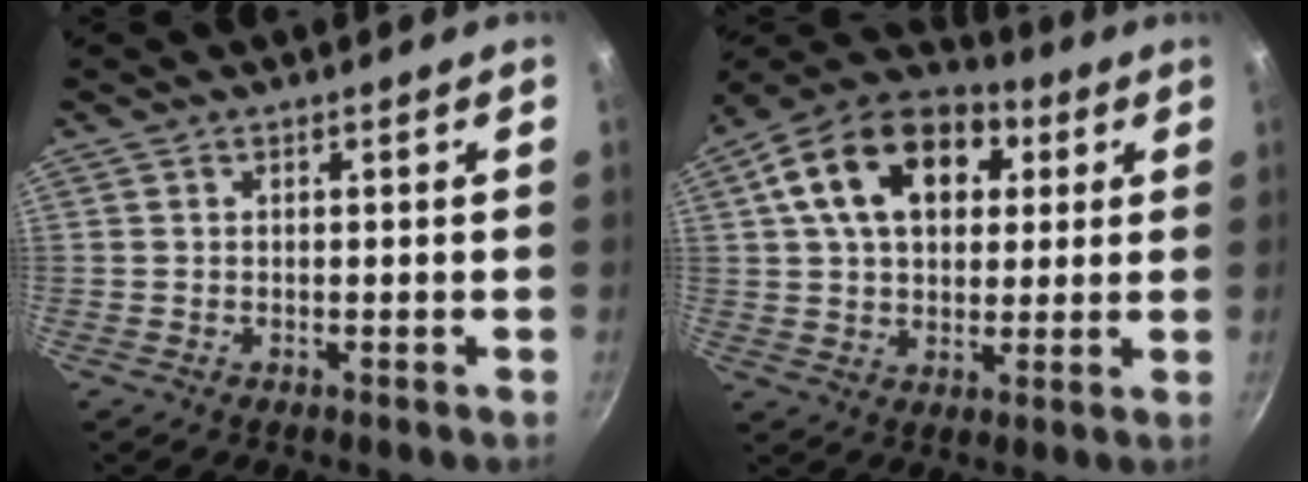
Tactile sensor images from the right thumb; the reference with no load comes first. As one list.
[{"total": 19.1, "force": [5.7, 12.9, 12.9], "torque": [-0.204, 0.016, 0.080]}]